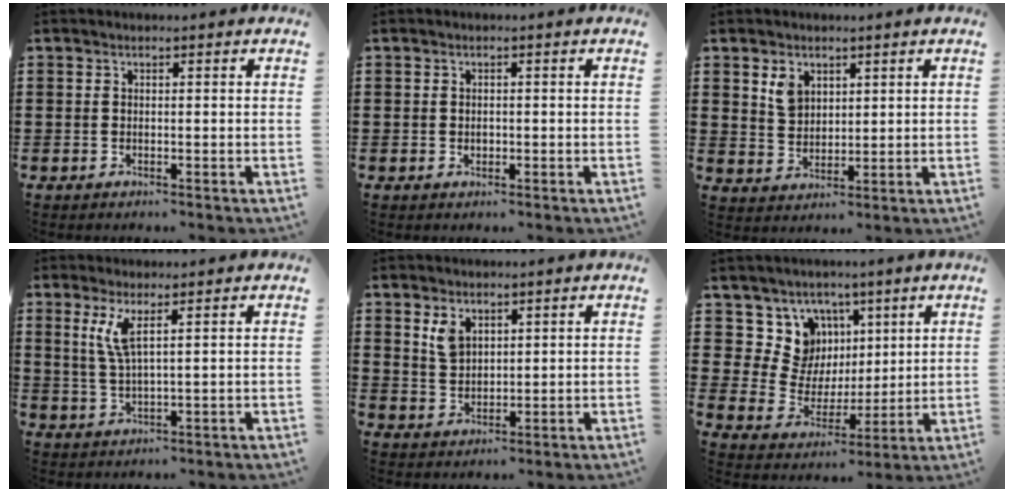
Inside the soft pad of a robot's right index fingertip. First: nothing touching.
{"total": 0.7, "force": [0.0, 0.6, 0.5], "torque": [-0.010, 0.003, 0.000]}
{"total": 3.9, "force": [2.2, 2.8, 1.6], "torque": [-0.033, 0.006, 0.040]}
{"total": 4.3, "force": [2.1, 0.7, 3.7], "torque": [-0.087, -0.002, 0.033]}
{"total": 3.6, "force": [2.2, 2.3, 1.8], "torque": [-0.043, 0.007, 0.040]}
{"total": 9.1, "force": [3.5, 8.3, 1.4], "torque": [-0.063, -0.034, 0.070]}